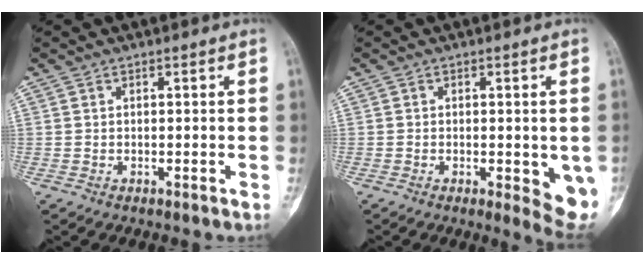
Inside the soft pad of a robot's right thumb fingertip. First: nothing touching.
{"total": 7.5, "force": [-1.6, 2.6, 6.9], "torque": [-0.073, -0.014, -0.014]}